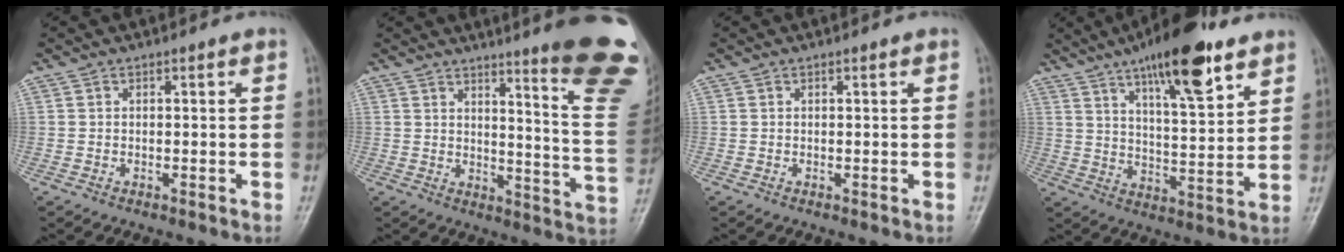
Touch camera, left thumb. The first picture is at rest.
{"total": 20.8, "force": [13.8, 2.6, 15.3], "torque": [-0.167, -0.109, 0.165]}
{"total": 0.0}
{"total": 17.1, "force": [10.6, 5.0, 12.5], "torque": [-0.170, -0.047, 0.170]}